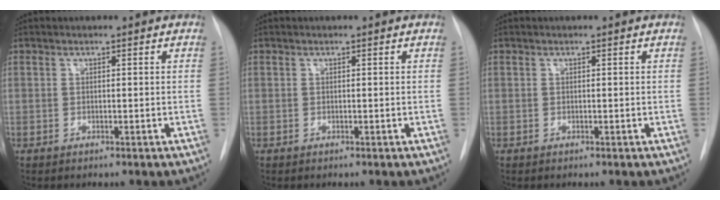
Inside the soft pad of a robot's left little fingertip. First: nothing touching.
{"total": 0.0}
{"total": 0.0}